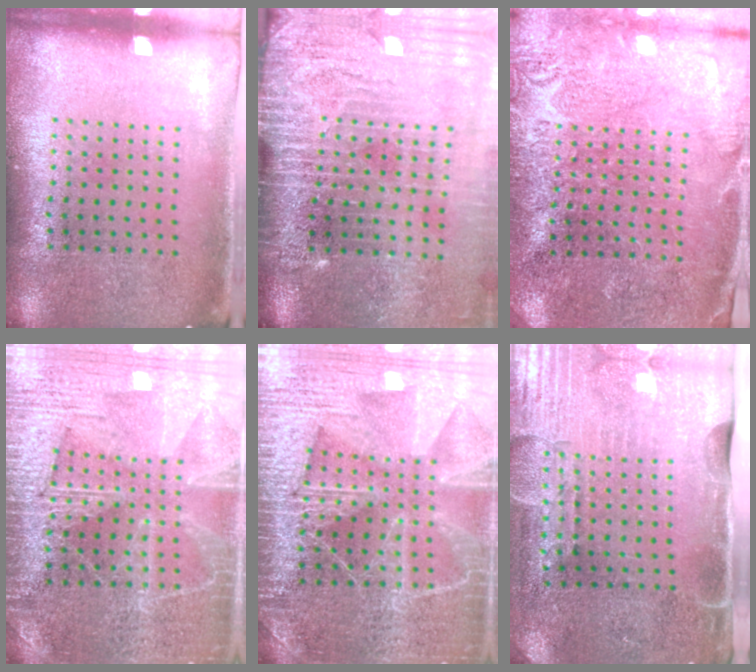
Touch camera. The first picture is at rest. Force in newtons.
{"total": 4.2, "press": 3.5, "slide": 2.3}
{"total": 2.8, "press": 2.8, "slide": 0.3}
{"total": 3.7, "press": 3.6, "slide": 0.4}
{"total": 6.3, "press": 6.3, "slide": 0.7}
{"total": 4.5, "press": 3.7, "slide": 2.5}